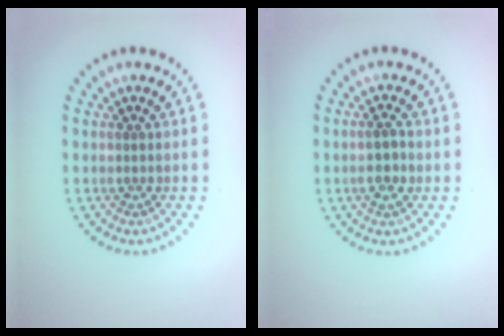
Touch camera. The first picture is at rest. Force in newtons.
{"total": 2.3, "press": 2.2, "slide": 0.5}